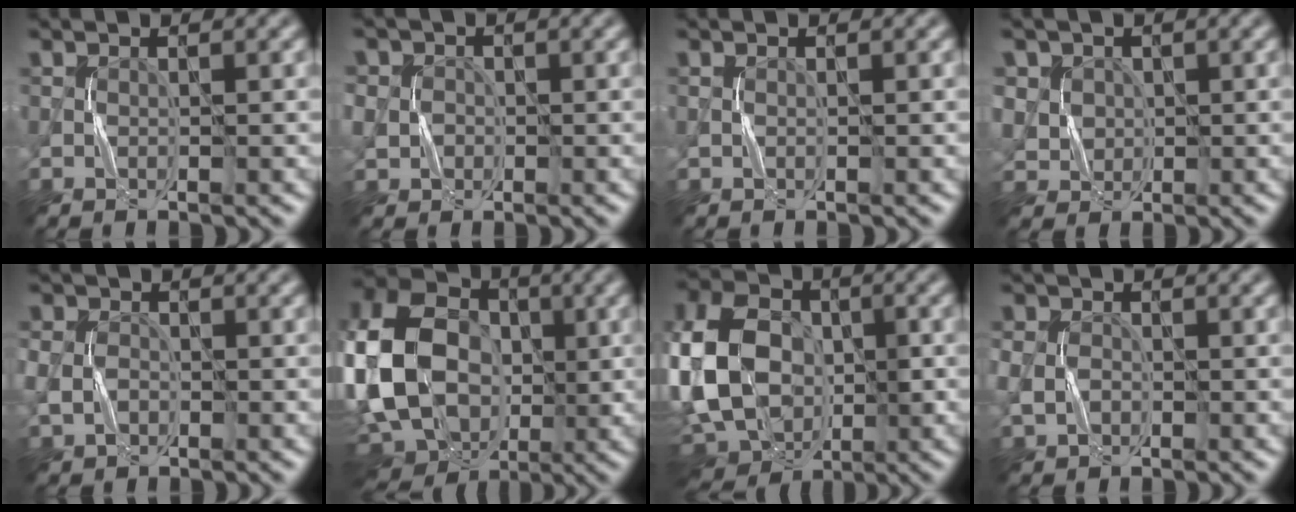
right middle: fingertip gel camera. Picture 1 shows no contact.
{"total": 2.9, "force": [0.0, 2.7, 0.9], "torque": [-0.008, 0.010, -0.010]}
{"total": 0.0}
{"total": 4.0, "force": [1.5, 3.6, 0.9], "torque": [-0.028, 0.018, 0.023]}
{"total": 2.3, "force": [-0.4, 2.0, 1.1], "torque": [-0.024, -0.001, -0.010]}
{"total": 18.3, "force": [-1.7, 13.9, 11.8], "torque": [-0.250, 0.025, -0.056]}
{"total": 15.4, "force": [-1.8, 11.1, 10.5], "torque": [-0.213, 0.005, -0.027]}
{"total": 2.5, "force": [-0.3, 2.2, 1.2], "torque": [-0.022, -0.002, -0.007]}